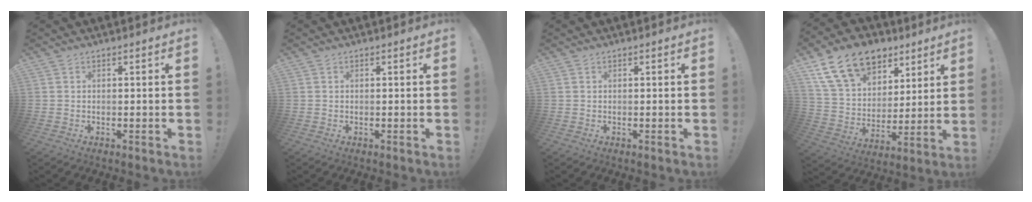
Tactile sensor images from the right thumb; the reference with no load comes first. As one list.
[{"total": 0.0}, {"total": 0.0}, {"total": 19.1, "force": [11.3, 12.5, 8.9], "torque": [-0.148, -0.058, 0.220]}]